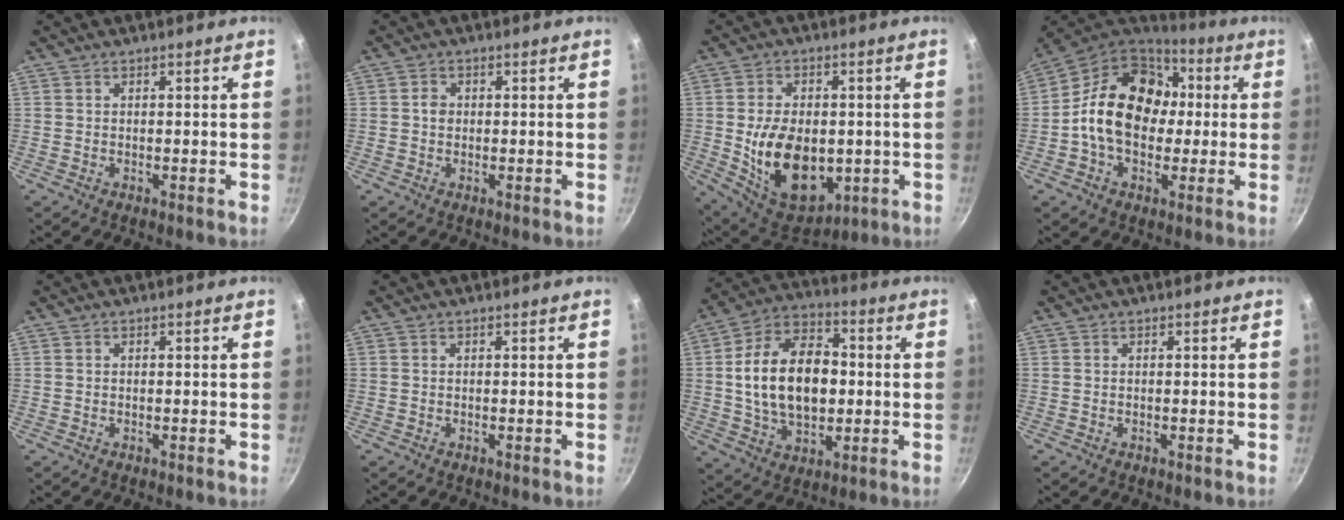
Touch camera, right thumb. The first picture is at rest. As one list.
[{"total": 1.8, "force": [0.1, 1.6, 0.9], "torque": [-0.011, 0.007, -0.002]}, {"total": 17.8, "force": [-1.9, 11.8, 13.2], "torque": [-0.189, -0.012, -0.008]}, {"total": 19.6, "force": [0.7, 14.5, 13.1], "torque": [-0.185, 0.039, -0.003]}, {"total": 0.0}, {"total": 0.0}, {"total": 18.7, "force": [0.5, 12.2, 14.2], "torque": [-0.215, 0.020, 0.007]}, {"total": 0.0}]